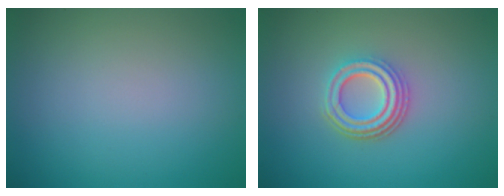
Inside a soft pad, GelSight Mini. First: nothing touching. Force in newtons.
{"total": 4.0, "press": 3.1, "slide": 2.5}